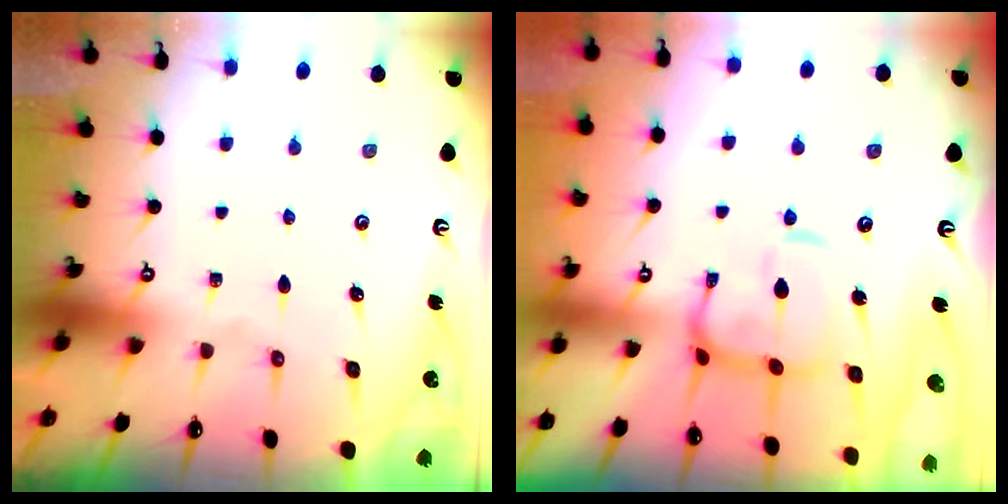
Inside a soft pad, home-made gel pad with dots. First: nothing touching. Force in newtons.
{"total": 8.9, "press": 8.8, "slide": 1.2}